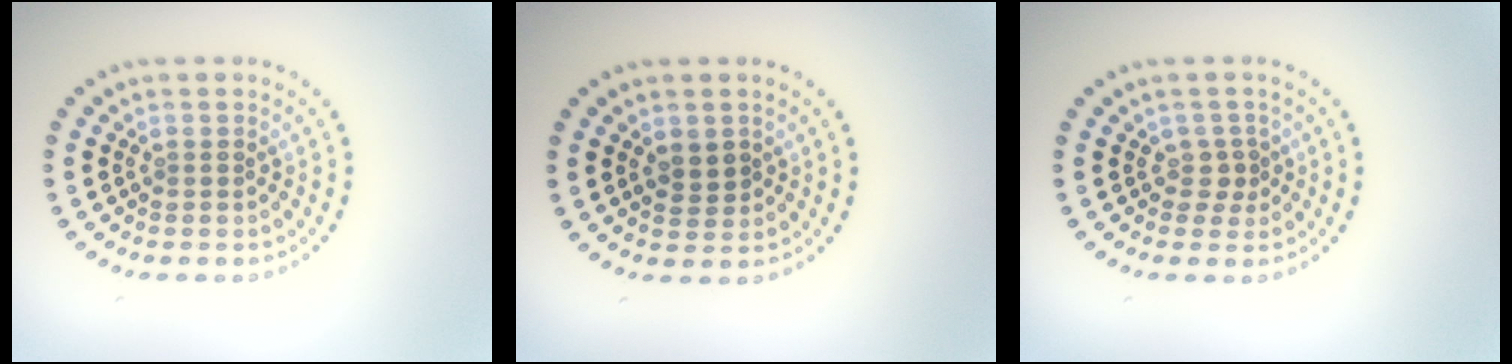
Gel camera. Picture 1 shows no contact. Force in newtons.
{"total": 1.3, "press": 1.2, "slide": 0.6}
{"total": 1.3, "press": 1.0, "slide": 0.8}